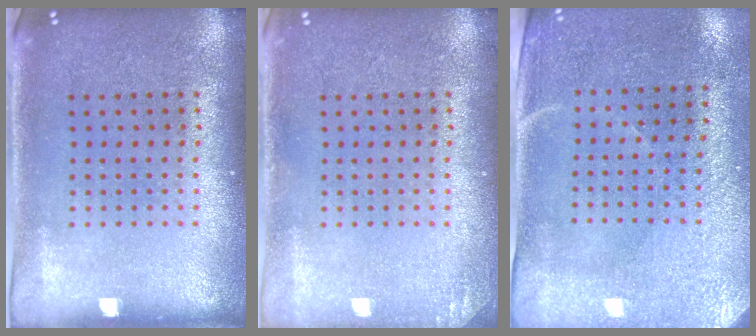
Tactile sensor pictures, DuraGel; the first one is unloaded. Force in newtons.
{"total": 1.0, "press": 1.0, "slide": 0.1}
{"total": 2.9, "press": 2.5, "slide": 1.5}